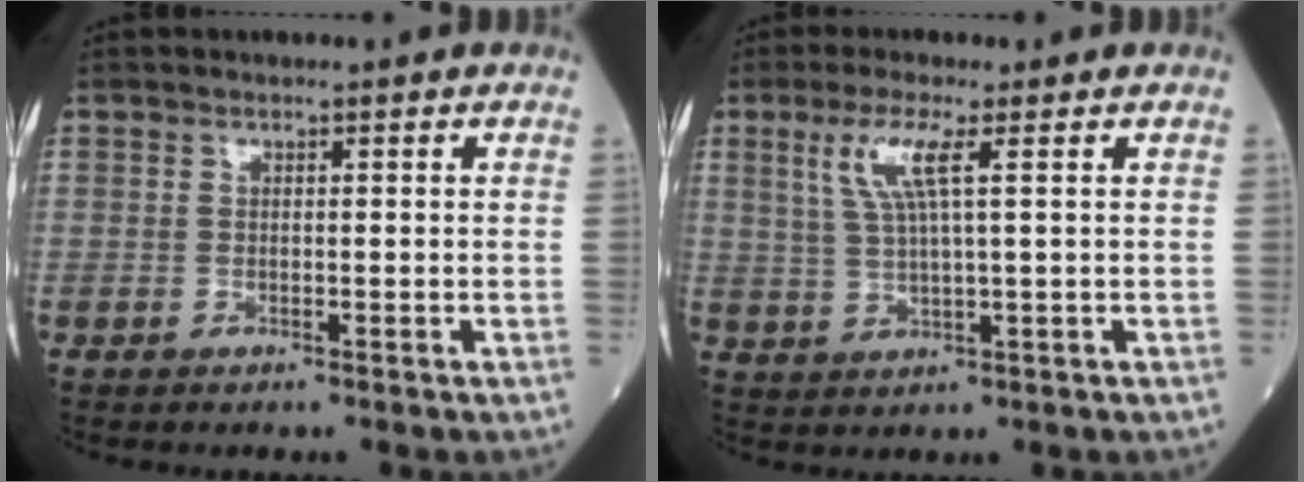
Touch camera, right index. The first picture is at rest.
{"total": 5.4, "force": [2.2, 0.3, 4.9], "torque": [-0.106, 0.004, 0.046]}